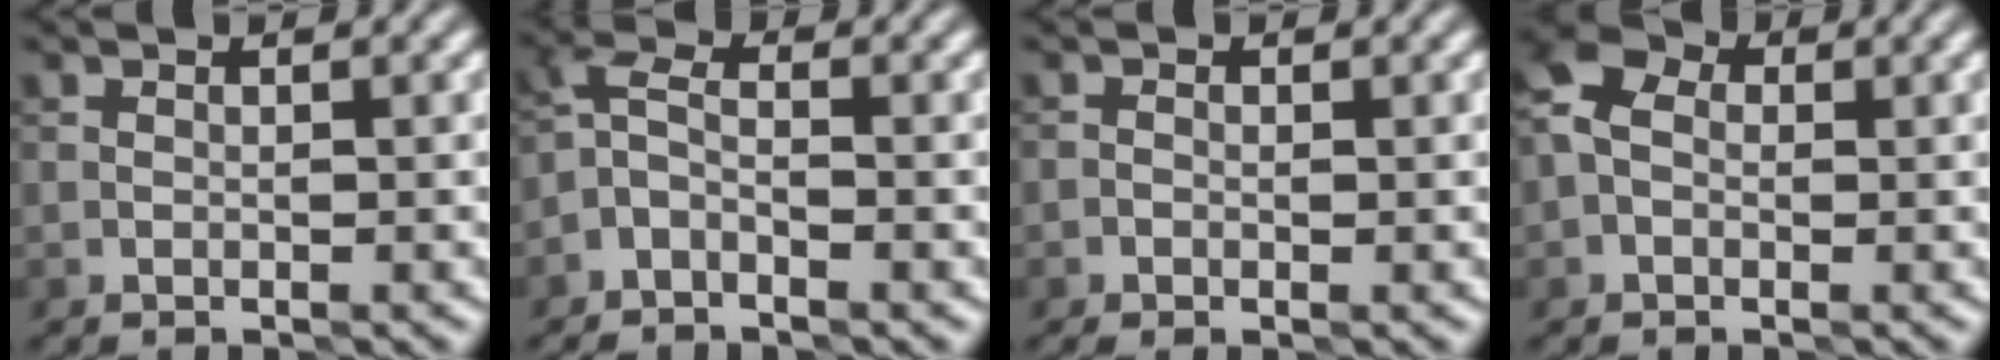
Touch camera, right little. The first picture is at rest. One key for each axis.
{"total": 2.7, "fx": -1.5, "fy": 1.4, "fz": 1.8, "tx": -0.042, "ty": 0.007, "tz": -0.040}
{"total": 1.0, "fx": -0.3, "fy": 0.6, "fz": 0.7, "tx": -0.011, "ty": 0.000, "tz": -0.005}
{"total": 4.4, "fx": 0.4, "fy": 3.5, "fz": 2.7, "tx": -0.048, "ty": 0.028, "tz": -0.014}